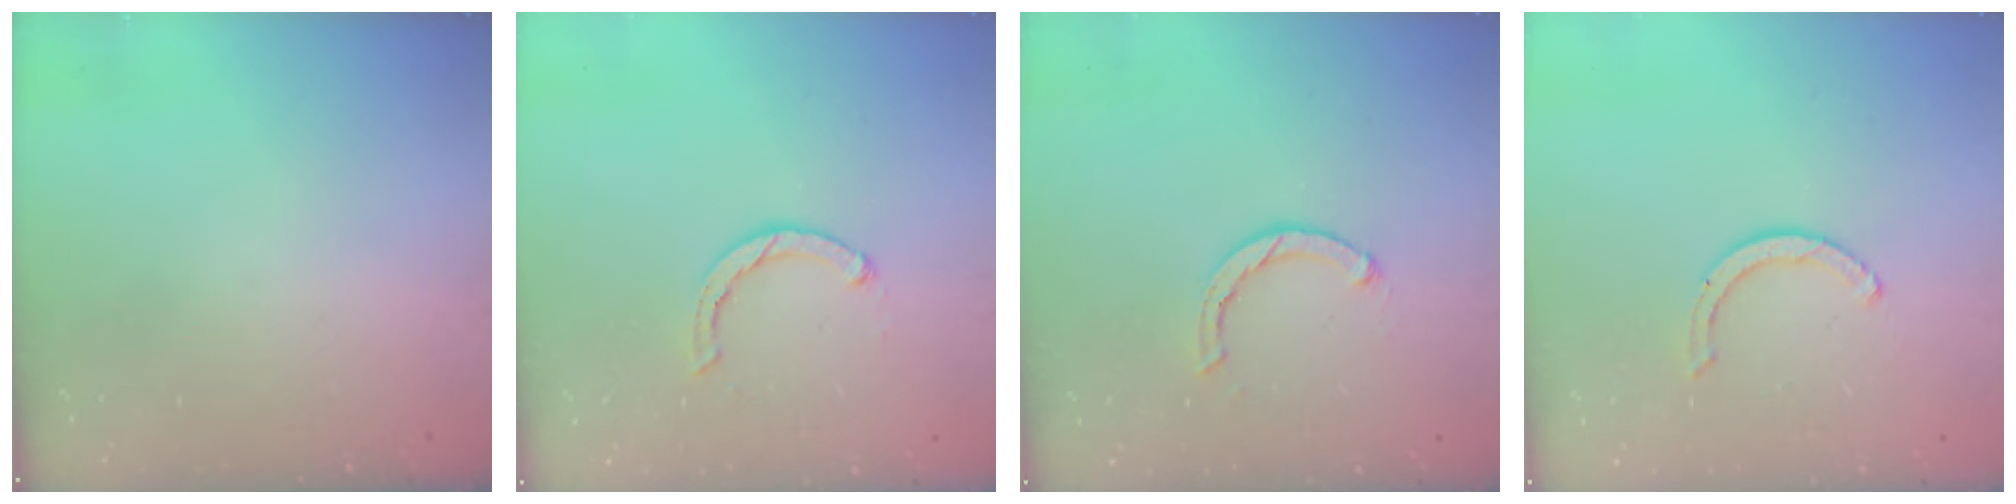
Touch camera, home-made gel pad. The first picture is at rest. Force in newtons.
{"total": 2.5, "press": 2.5, "slide": 0.4}
{"total": 3.1, "press": 3.0, "slide": 0.6}
{"total": 3.1, "press": 3.0, "slide": 0.3}